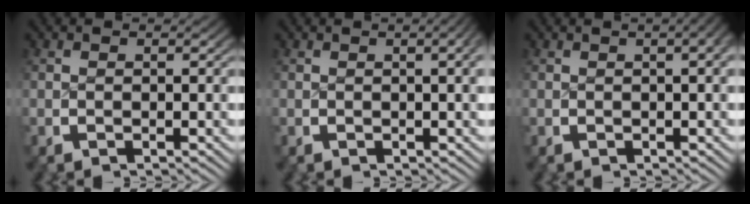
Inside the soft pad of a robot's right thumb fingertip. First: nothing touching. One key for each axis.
{"total": 2.1, "fx": 0.2, "fy": 0.5, "fz": 2.1, "tx": -0.022, "ty": 0.007, "tz": 0.003}
{"total": 3.4, "fx": 0.7, "fy": 1.2, "fz": 3.1, "tx": -0.029, "ty": 0.020, "tz": 0.005}